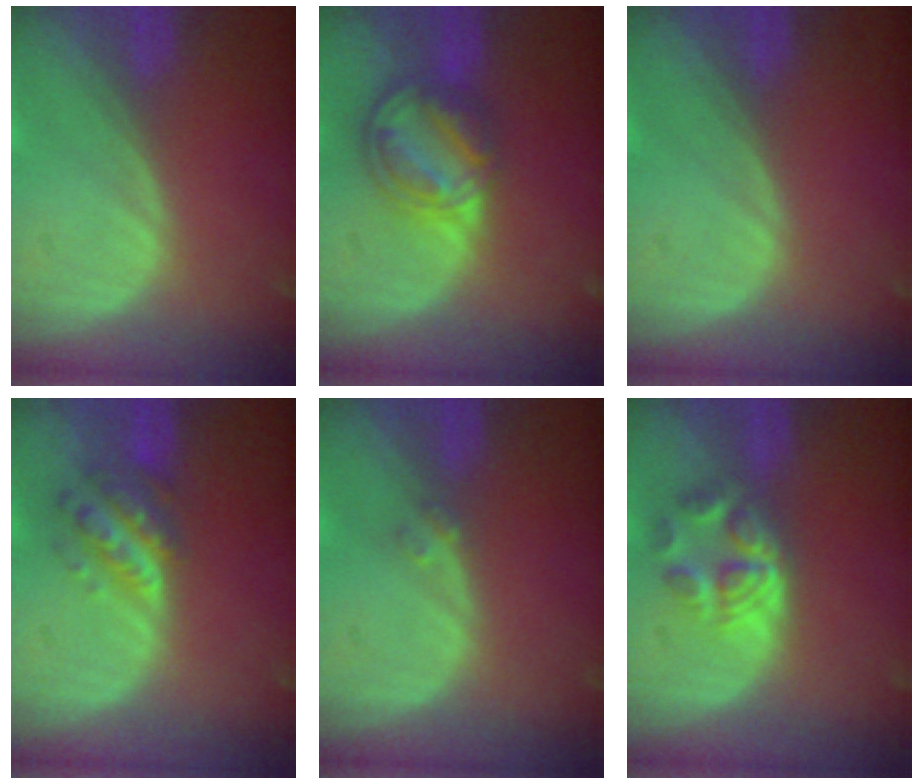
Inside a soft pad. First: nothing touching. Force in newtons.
{"total": 8.0, "press": 6.9, "slide": 4.0}
{"total": 0.0}
{"total": 5.8, "press": 5.3, "slide": 2.4}
{"total": 1.2, "press": 1.1, "slide": 0.6}
{"total": 6.1, "press": 5.0, "slide": 3.4}